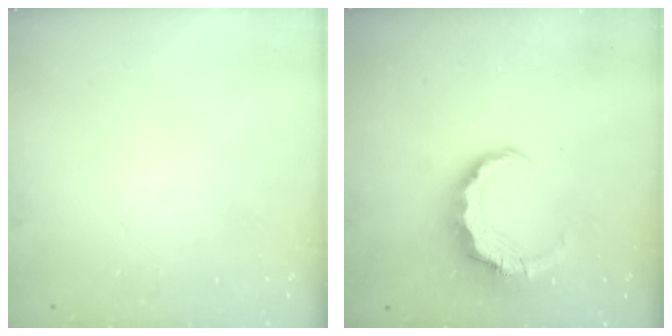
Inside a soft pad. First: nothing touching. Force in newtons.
{"total": 7.5, "press": 7.4, "slide": 1.3}